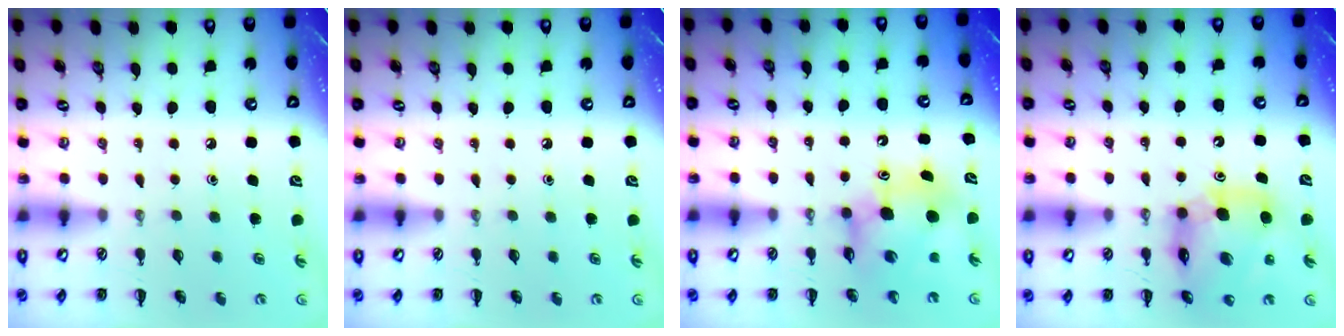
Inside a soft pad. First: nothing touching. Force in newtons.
{"total": 0.0}
{"total": 10.2, "press": 10.0, "slide": 2.3}
{"total": 11.7, "press": 11.1, "slide": 3.5}